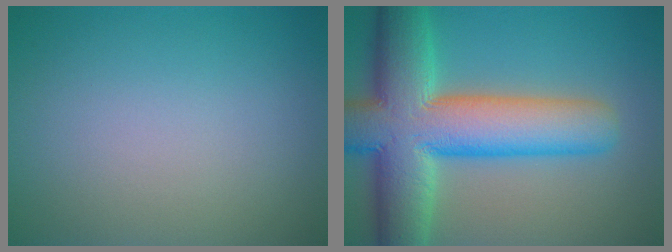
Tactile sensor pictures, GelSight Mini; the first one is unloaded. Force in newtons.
{"total": 13.1, "press": 13.1, "slide": 0.6}